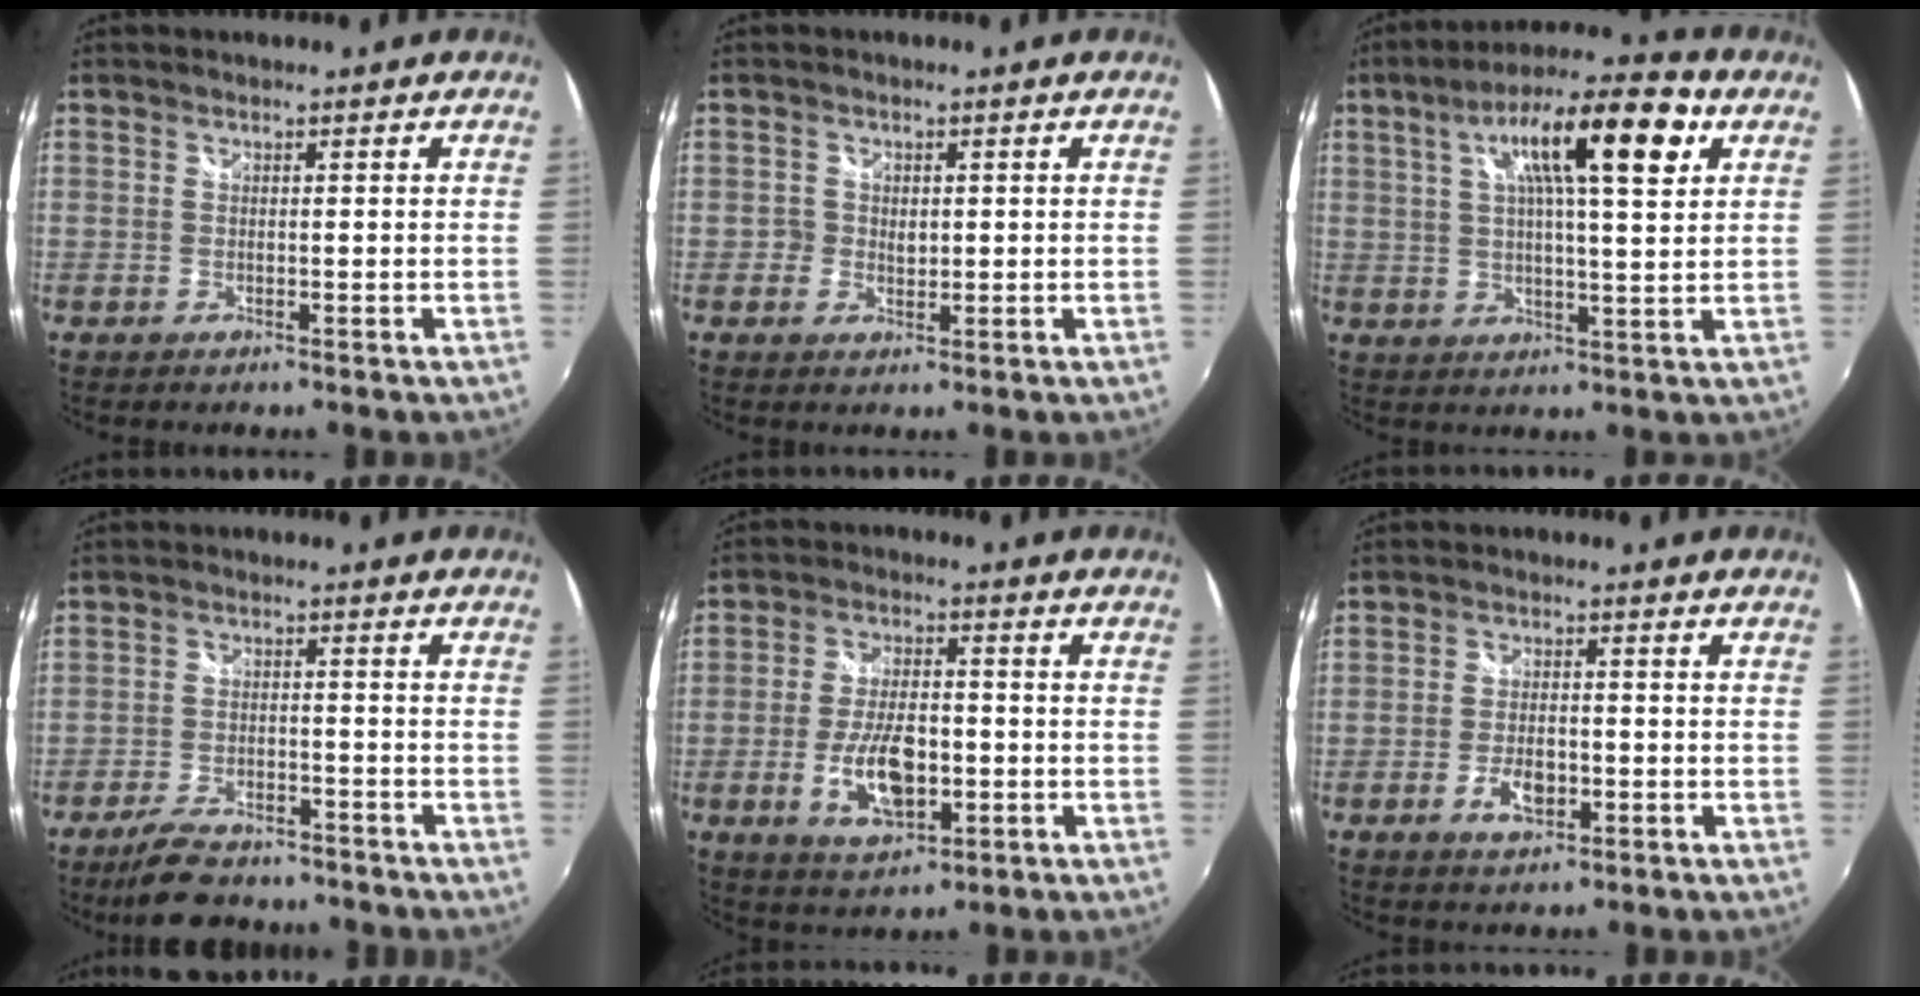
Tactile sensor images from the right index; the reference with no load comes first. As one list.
[{"total": 2.0, "force": [0.0, 1.9, 0.7], "torque": [-0.012, 0.002, -0.003]}, {"total": 16.7, "force": [6.8, 3.8, 14.7], "torque": [-0.245, 0.033, 0.098]}, {"total": 9.4, "force": [-7.9, 3.4, 4.0], "torque": [-0.100, -0.009, -0.126]}, {"total": 10.4, "force": [-2.7, 5.1, 8.7], "torque": [-0.167, -0.002, -0.041]}, {"total": 4.9, "force": [-1.9, 2.6, 3.7], "torque": [-0.076, -0.001, -0.030]}]